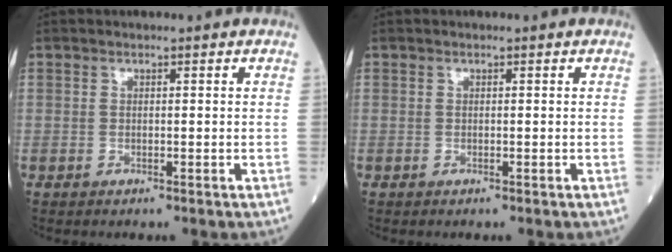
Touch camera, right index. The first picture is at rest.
{"total": 0.0}